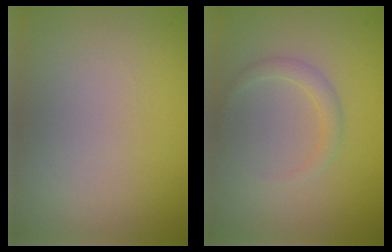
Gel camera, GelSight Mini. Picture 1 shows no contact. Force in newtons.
{"total": 1.3, "press": 1.3, "slide": 0.1}